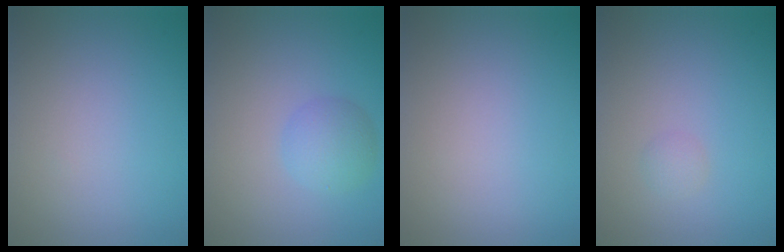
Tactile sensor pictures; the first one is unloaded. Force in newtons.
{"total": 2.8, "press": 2.8, "slide": 0.1}
{"total": 0.0}
{"total": 0.8, "press": 0.8, "slide": 0.1}